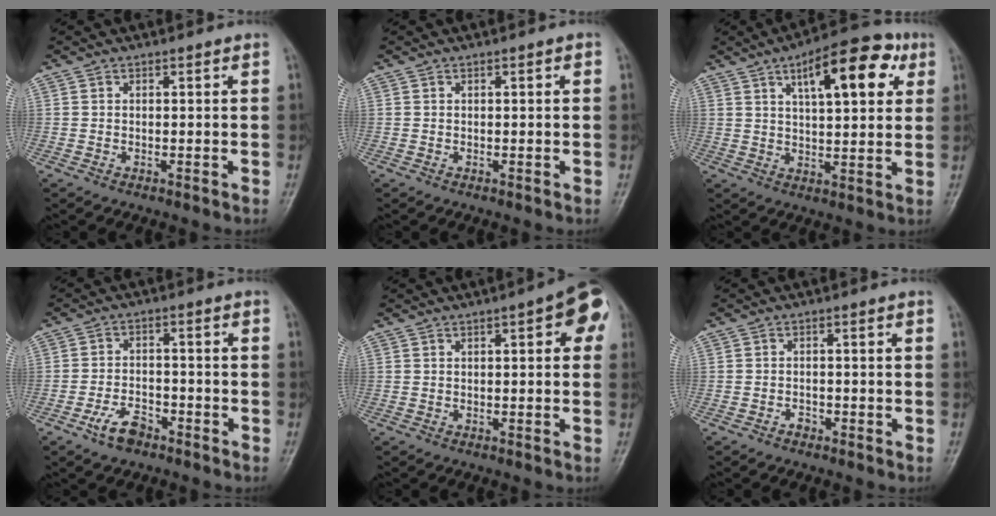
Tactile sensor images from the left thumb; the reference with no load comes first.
{"total": 0.6, "force": [0.1, 0.2, 0.6], "torque": [-0.010, 0.001, 0.001]}
{"total": 15.0, "force": [6.3, 5.9, 12.3], "torque": [-0.145, -0.002, 0.086]}
{"total": 5.5, "force": [-3.6, 2.8, 3.0], "torque": [-0.050, 0.027, -0.066]}
{"total": 6.6, "force": [2.1, 2.3, 5.8], "torque": [-0.056, 0.011, 0.014]}
{"total": 1.4, "force": [-1.1, 0.9, 0.4], "torque": [-0.008, 0.010, -0.019]}